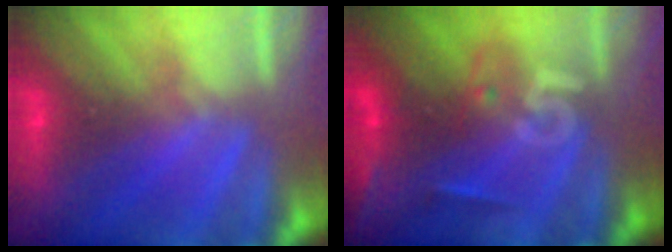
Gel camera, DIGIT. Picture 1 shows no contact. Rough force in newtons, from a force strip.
{"total": 2.5}